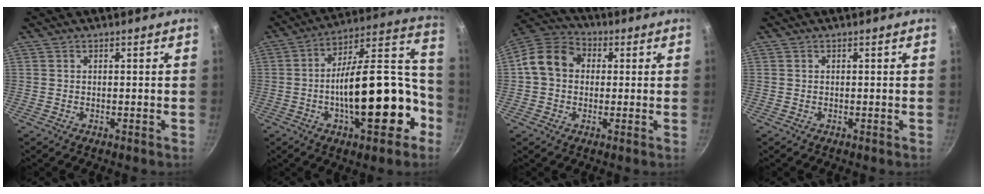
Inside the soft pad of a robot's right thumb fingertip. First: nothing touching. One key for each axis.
{"total": 24.0, "fx": -6.8, "fy": 10.2, "fz": 20.7, "tx": -0.274, "ty": 0.060, "tz": -0.105}
{"total": 10.5, "fx": 0.9, "fy": 8.7, "fz": 5.9, "tx": -0.079, "ty": 0.028, "tz": -0.007}
{"total": 0.0}